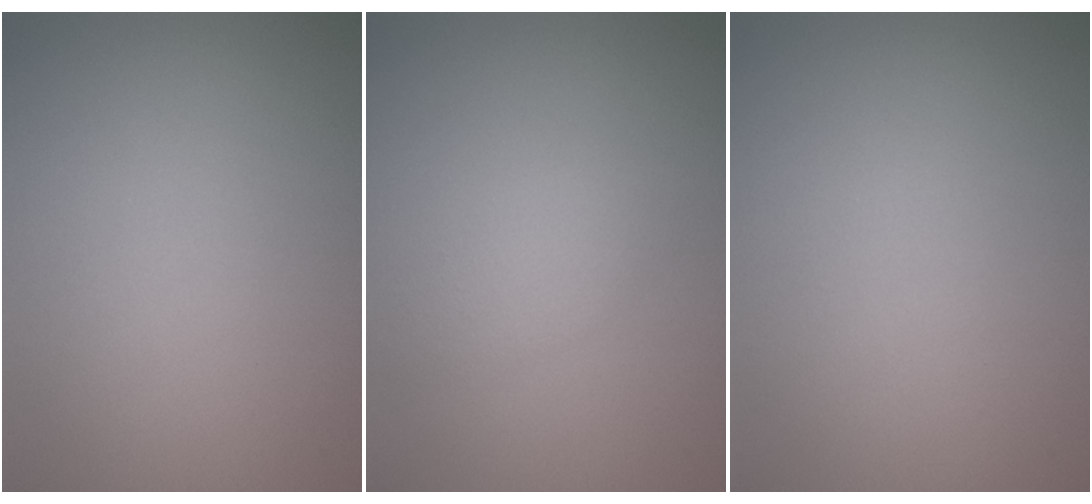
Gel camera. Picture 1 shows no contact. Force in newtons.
{"total": 1.7, "press": 1.7, "slide": 0.1}
{"total": 0.0}